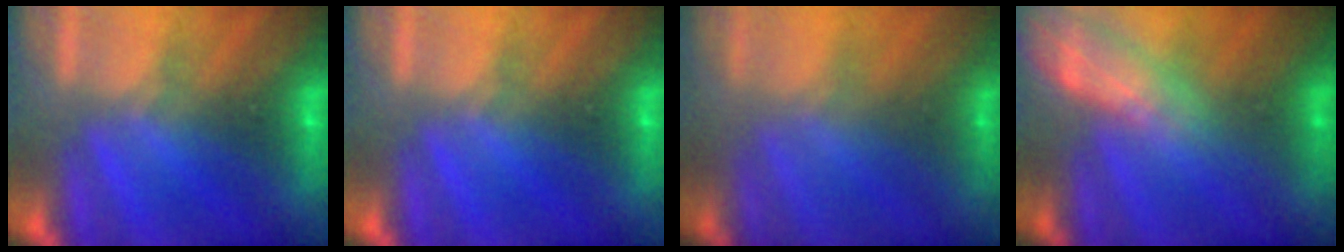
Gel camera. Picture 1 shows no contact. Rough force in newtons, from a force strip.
{"total": 0.0}
{"total": 1.6}
{"total": 2.5}